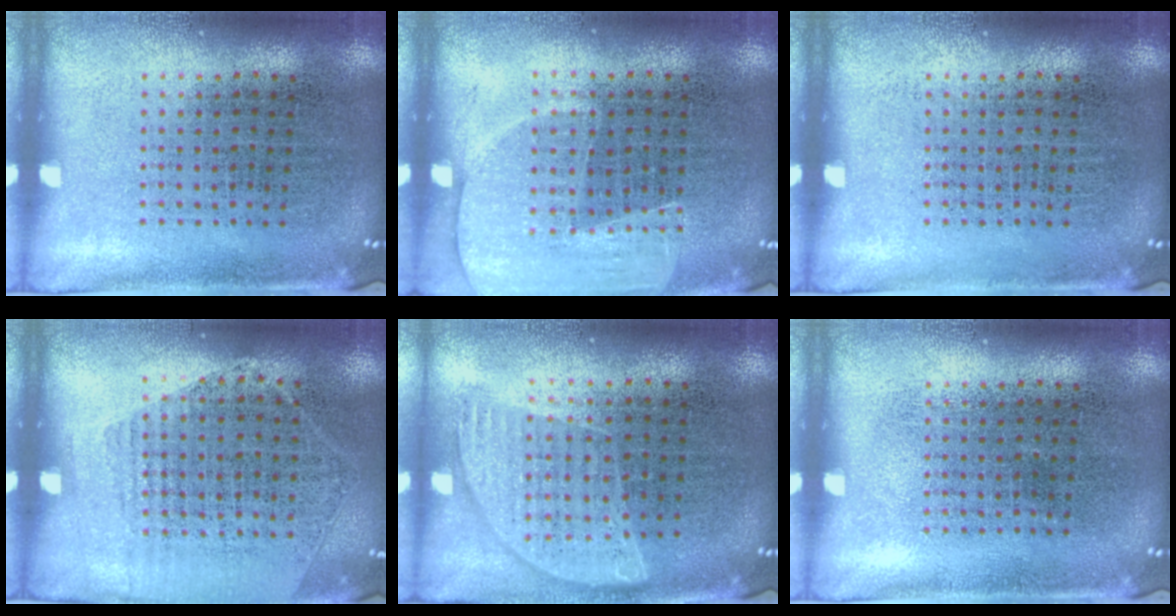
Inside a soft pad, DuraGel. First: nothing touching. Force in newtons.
{"total": 1.4, "press": 1.3, "slide": 0.5}
{"total": 0.0}
{"total": 1.2, "press": 1.0, "slide": 0.7}
{"total": 0.8, "press": 0.8, "slide": 0.3}
{"total": 0.0}